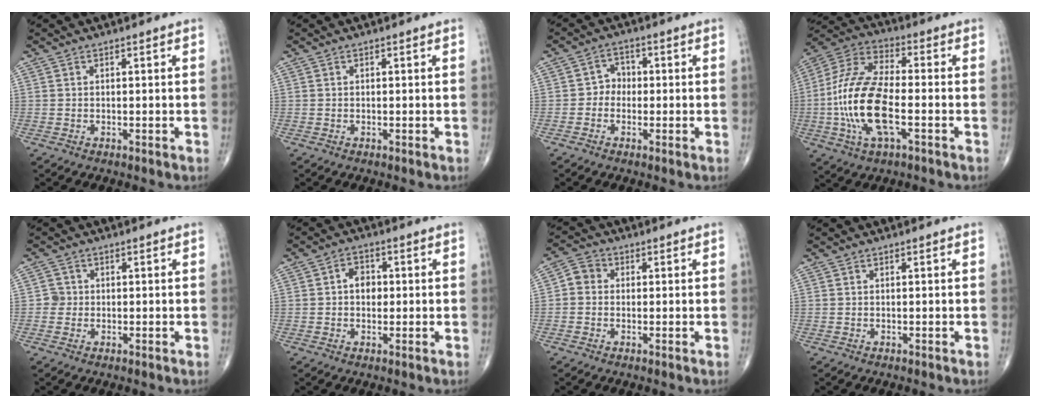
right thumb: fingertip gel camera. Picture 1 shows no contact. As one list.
[{"total": 0.0}, {"total": 3.4, "force": [-0.6, 3.0, 1.5], "torque": [0.002, 0.015, -0.022]}, {"total": 17.5, "force": [-3.5, 7.3, 15.5], "torque": [-0.327, 0.025, -0.069]}, {"total": 1.9, "force": [-0.2, 1.9, 0.2], "torque": [0.011, 0.008, -0.009]}, {"total": 3.8, "force": [0.1, 2.9, 2.4], "torque": [-0.021, 0.010, -0.005]}, {"total": 3.6, "force": [-0.1, 3.2, 1.6], "torque": [-0.016, 0.010, -0.012]}, {"total": 0.0}]